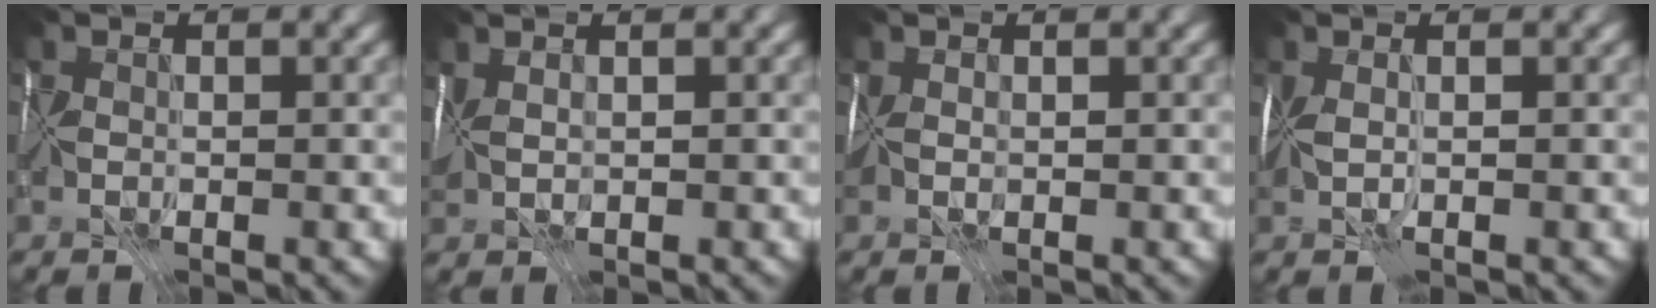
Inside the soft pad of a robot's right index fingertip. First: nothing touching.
{"total": 2.2, "force": [0.8, 1.2, 1.6], "torque": [-0.037, 0.008, 0.021]}
{"total": 1.2, "force": [0.1, 0.8, 0.9], "torque": [-0.020, 0.002, -0.002]}
{"total": 2.2, "force": [-0.2, 0.8, 2.0], "torque": [-0.042, 0.000, -0.006]}